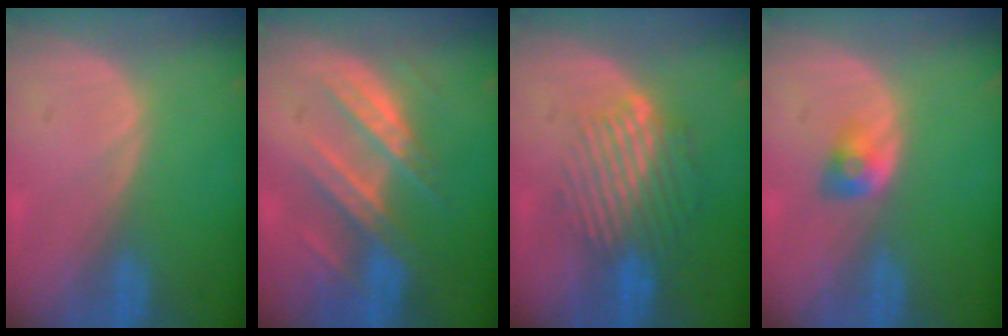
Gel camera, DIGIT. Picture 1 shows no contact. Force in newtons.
{"total": 8.6, "press": 7.8, "slide": 3.7}
{"total": 9.5, "press": 7.9, "slide": 5.2}
{"total": 2.7, "press": 2.4, "slide": 1.2}